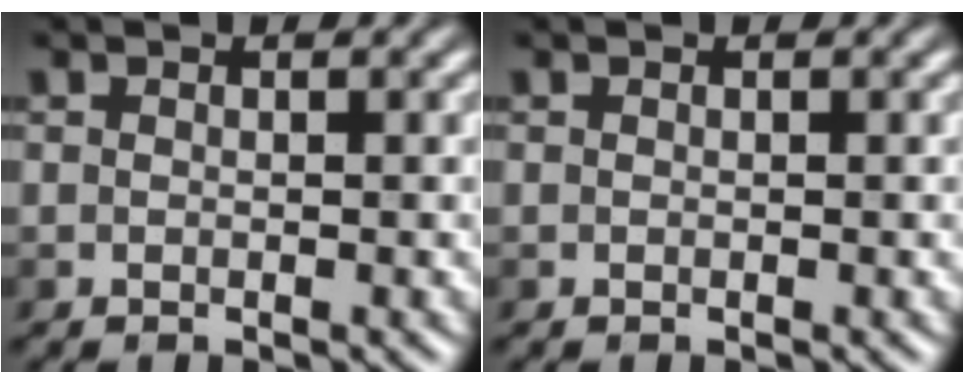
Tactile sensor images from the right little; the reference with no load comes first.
{"total": 0.0}